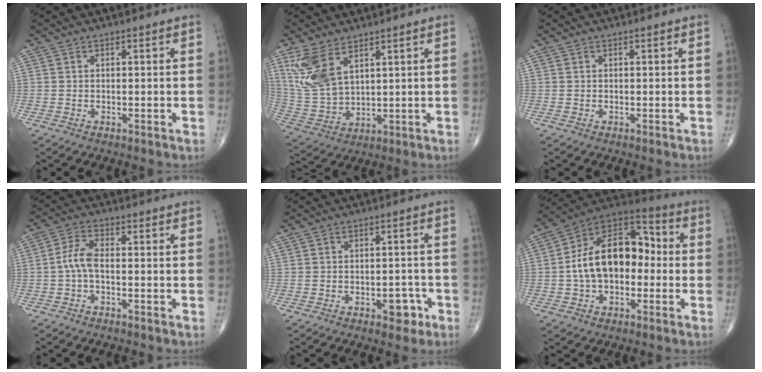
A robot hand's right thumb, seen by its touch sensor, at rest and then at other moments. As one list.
[{"total": 10.7, "force": [5.7, 5.3, 7.3], "torque": [-0.157, -0.018, 0.130]}, {"total": 0.0}, {"total": 4.1, "force": [-0.8, 1.7, 3.7], "torque": [-0.080, 0.014, -0.023]}, {"total": 4.1, "force": [-2.0, 2.4, 2.7], "torque": [-0.014, 0.016, -0.024]}, {"total": 17.9, "force": [-0.7, 11.3, 13.8], "torque": [-0.204, 0.047, -0.023]}]